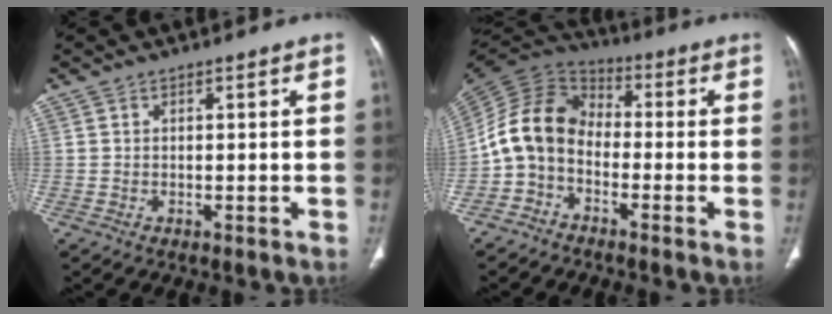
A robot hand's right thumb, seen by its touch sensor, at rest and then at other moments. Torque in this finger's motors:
{"motor_torque": [1.66, 1.98, 1.56, -0.70, 0.18]}